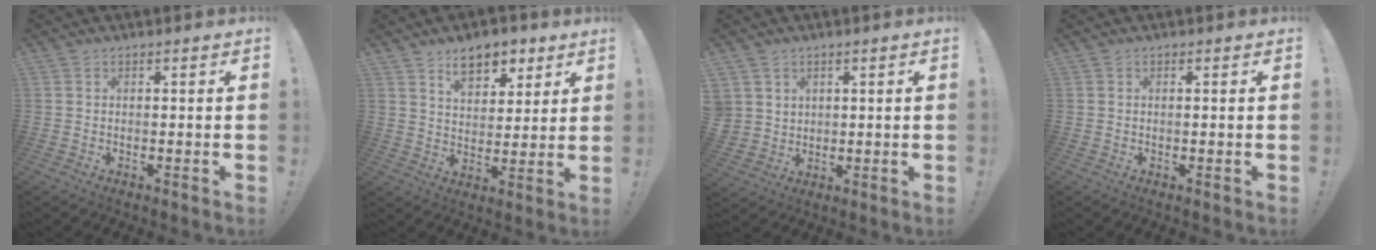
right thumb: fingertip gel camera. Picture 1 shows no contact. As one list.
[{"total": 10.1, "force": [6.6, 5.9, 5.0], "torque": [-0.067, -0.033, 0.122]}, {"total": 4.5, "force": [2.4, 3.8, 0.6], "torque": [-0.017, -0.010, 0.051]}, {"total": 0.0}]